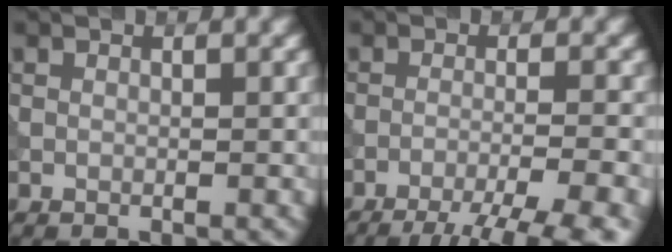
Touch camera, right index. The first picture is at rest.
{"total": 9.0, "force": [-7.1, 1.7, 5.3], "torque": [-0.076, -0.014, -0.094]}